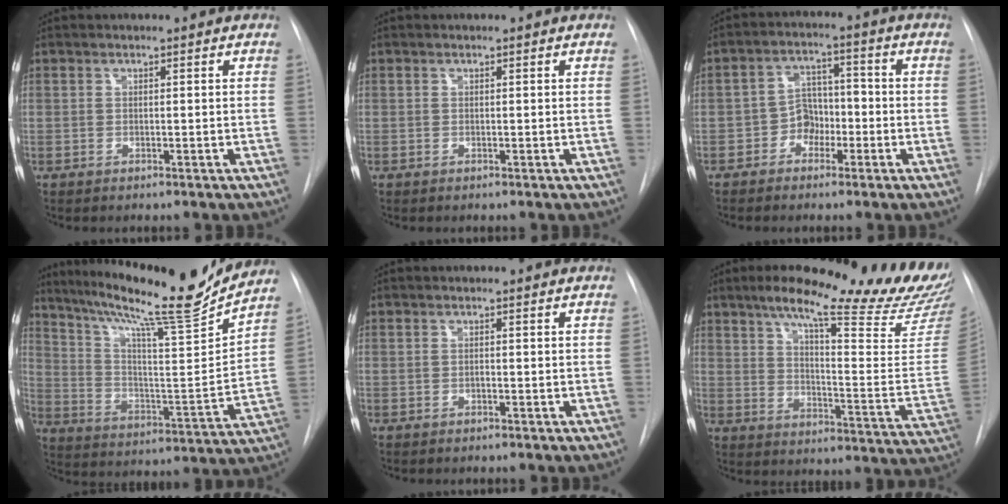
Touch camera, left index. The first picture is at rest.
{"total": 0.0}
{"total": 5.0, "force": [-2.2, 3.7, 2.5], "torque": [-0.039, 0.022, -0.041]}
{"total": 21.9, "force": [19.1, 0.1, 10.9], "torque": [-0.184, -0.039, 0.292]}
{"total": 0.0}
{"total": 28.7, "force": [23.0, 3.5, 16.8], "torque": [-0.200, -0.071, 0.291]}